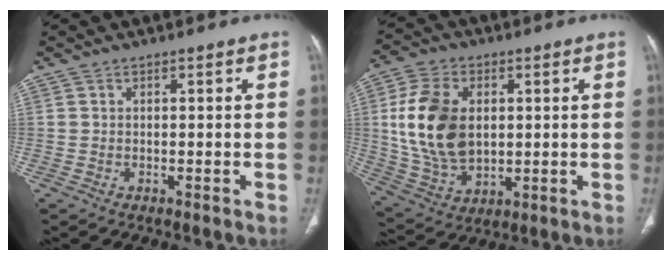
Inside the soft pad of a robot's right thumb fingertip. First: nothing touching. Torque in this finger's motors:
{"motor_torque": [1.84, 1.89, 0.90, -0.62, 0.25]}